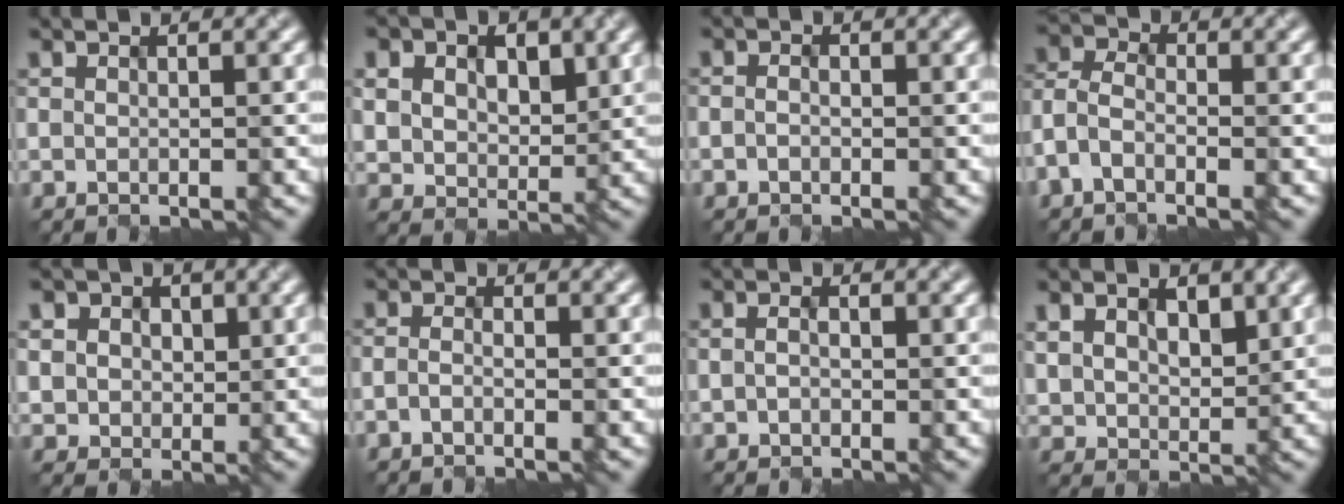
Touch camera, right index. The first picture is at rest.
{"total": 7.2, "force": [2.6, 5.4, 4.0], "torque": [-0.097, 0.014, 0.040]}
{"total": 1.5, "force": [-0.2, 1.1, 0.9], "torque": [-0.007, 0.002, -0.011]}
{"total": 3.1, "force": [-1.9, 1.7, 1.9], "torque": [-0.047, 0.008, -0.050]}
{"total": 4.4, "force": [1.5, 3.8, 1.5], "torque": [-0.054, 0.008, 0.023]}
{"total": 1.2, "force": [-1.1, 0.3, 0.6], "torque": [-0.015, 0.001, -0.027]}
{"total": 2.2, "force": [0.0, 1.6, 1.5], "torque": [-0.020, 0.005, -0.006]}
{"total": 4.4, "force": [1.6, 3.1, 2.6], "torque": [-0.062, -0.004, 0.029]}